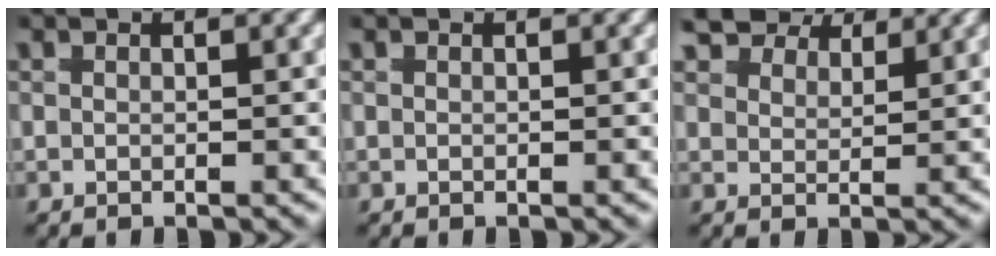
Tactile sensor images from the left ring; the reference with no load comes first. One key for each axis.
{"total": 0.0}
{"total": 6.4, "fx": 4.9, "fy": 3.0, "fz": 2.8, "tx": -0.040, "ty": 0.011, "tz": 0.071}